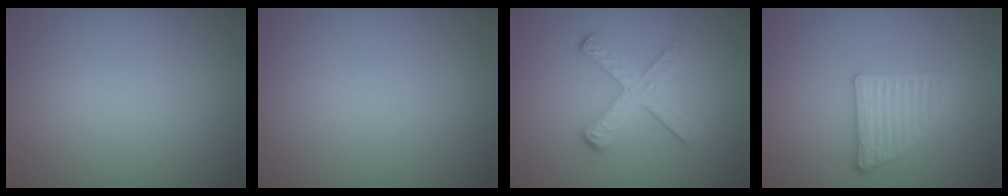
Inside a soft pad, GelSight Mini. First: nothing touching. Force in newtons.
{"total": 0.0}
{"total": 3.6, "press": 2.6, "slide": 2.5}
{"total": 2.7, "press": 2.6, "slide": 0.8}